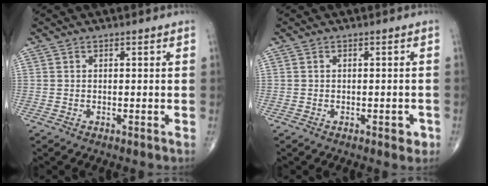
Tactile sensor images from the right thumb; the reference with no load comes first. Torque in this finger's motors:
{"motor_torque": [0.10, 0.32, 0.09, -0.16, 0.11]}